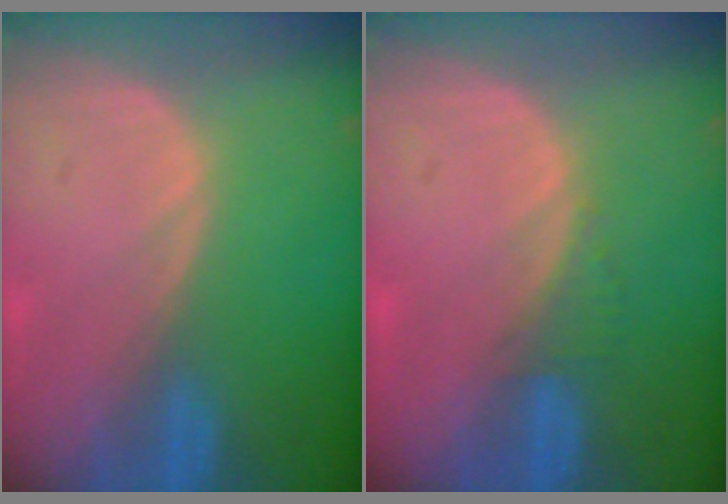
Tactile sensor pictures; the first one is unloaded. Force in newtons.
{"total": 1.3, "press": 1.2, "slide": 0.4}